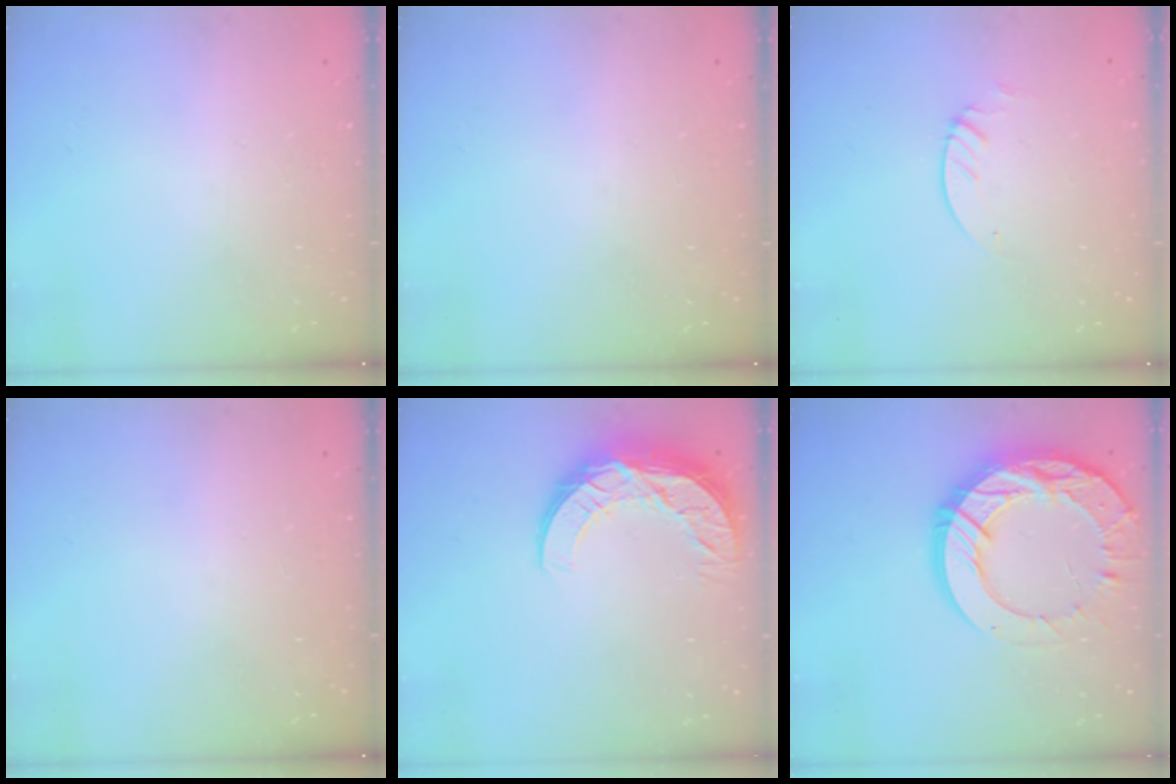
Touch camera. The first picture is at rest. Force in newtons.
{"total": 0.0}
{"total": 2.3, "press": 2.3, "slide": 0.2}
{"total": 0.0}
{"total": 11.3, "press": 11.2, "slide": 0.9}
{"total": 25.1, "press": 25.0, "slide": 2.3}